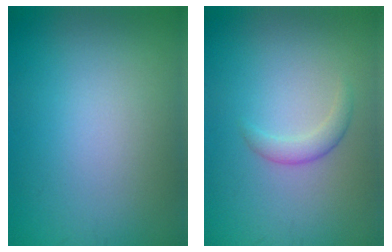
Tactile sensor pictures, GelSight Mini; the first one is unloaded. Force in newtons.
{"total": 1.6, "press": 1.6, "slide": 0.1}